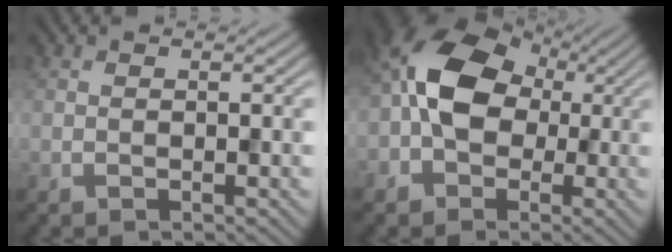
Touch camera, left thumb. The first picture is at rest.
{"total": 10.6, "force": [0.0, 7.9, 7.0], "torque": [-0.150, 0.013, -0.020]}